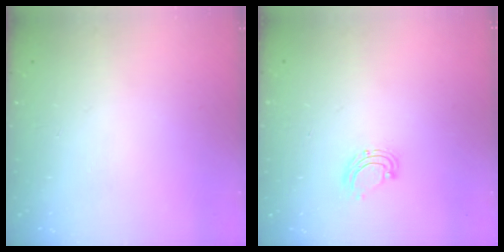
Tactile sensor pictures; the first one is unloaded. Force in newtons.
{"total": 6.6, "press": 6.6, "slide": 0.5}